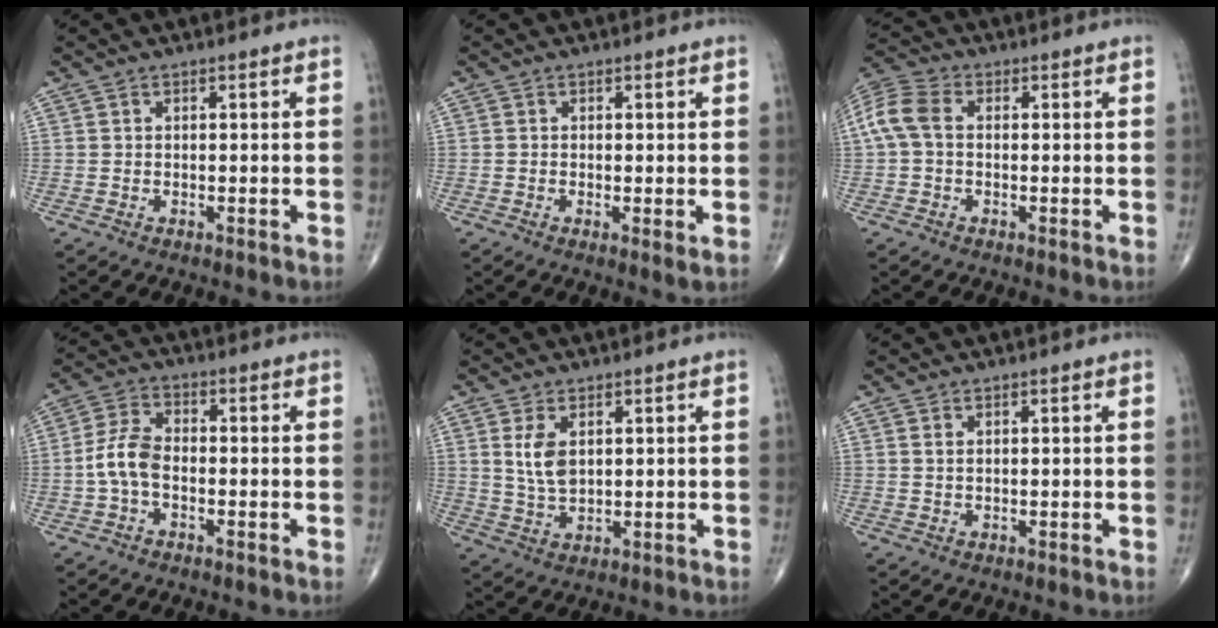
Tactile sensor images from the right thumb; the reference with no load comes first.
{"total": 1.8, "force": [-0.1, 0.3, 1.7], "torque": [-0.034, -0.010, -0.005]}
{"total": 7.6, "force": [0.5, 5.1, 5.6], "torque": [-0.128, 0.024, 0.002]}
{"total": 6.3, "force": [-1.5, 3.5, 5.0], "torque": [-0.107, 0.022, -0.037]}
{"total": 5.6, "force": [1.6, 3.0, 4.4], "torque": [-0.084, -0.010, 0.040]}
{"total": 1.0, "force": [0.5, 0.5, 0.8], "torque": [-0.021, 0.004, 0.012]}